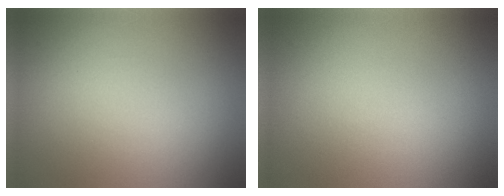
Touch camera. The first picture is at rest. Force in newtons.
{"total": 0.0}